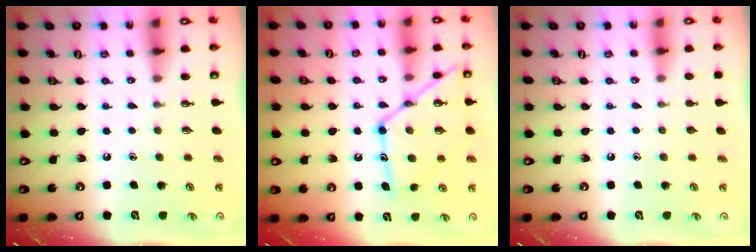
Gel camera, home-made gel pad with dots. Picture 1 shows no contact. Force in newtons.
{"total": 17.1, "press": 17.0, "slide": 1.4}
{"total": 0.0}